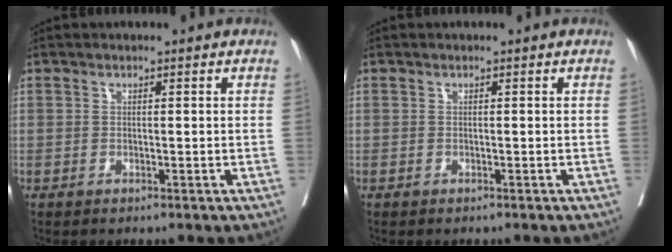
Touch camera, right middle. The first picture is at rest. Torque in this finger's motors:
{"motor_torque": [0.46, -0.45, 0.05, 0.01]}